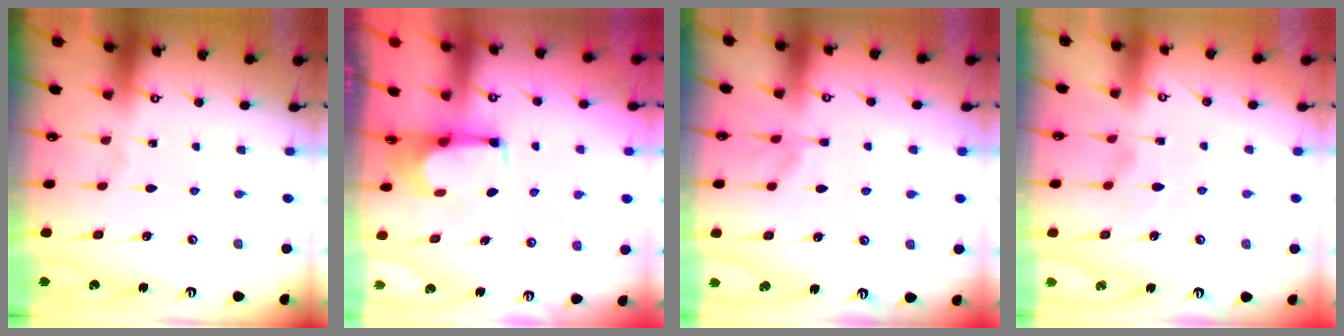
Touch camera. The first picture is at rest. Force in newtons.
{"total": 1.6, "press": 1.6, "slide": 0.3}
{"total": 3.5, "press": 3.5, "slide": 0.4}
{"total": 2.8, "press": 2.5, "slide": 1.2}